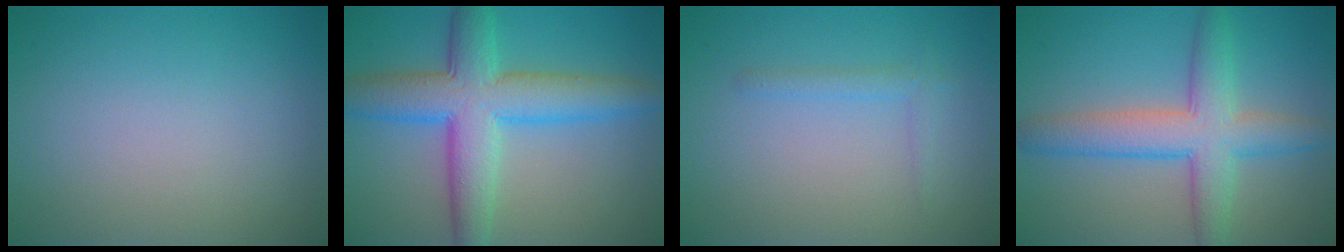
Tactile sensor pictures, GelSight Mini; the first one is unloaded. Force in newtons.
{"total": 8.2, "press": 8.2, "slide": 0.0}
{"total": 1.1, "press": 1.1, "slide": 0.1}
{"total": 6.1, "press": 6.1, "slide": 0.2}